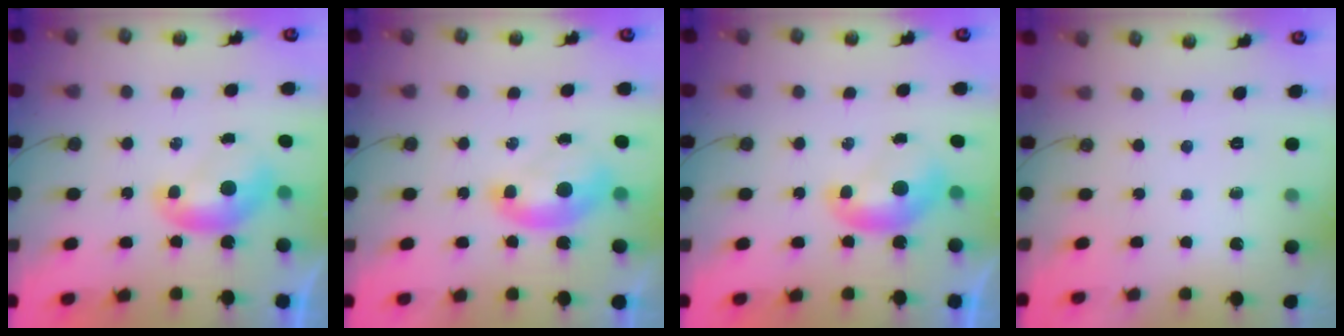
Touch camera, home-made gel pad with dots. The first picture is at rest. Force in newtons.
{"total": 1.6, "press": 1.5, "slide": 0.6}
{"total": 0.0}
{"total": 0.0}